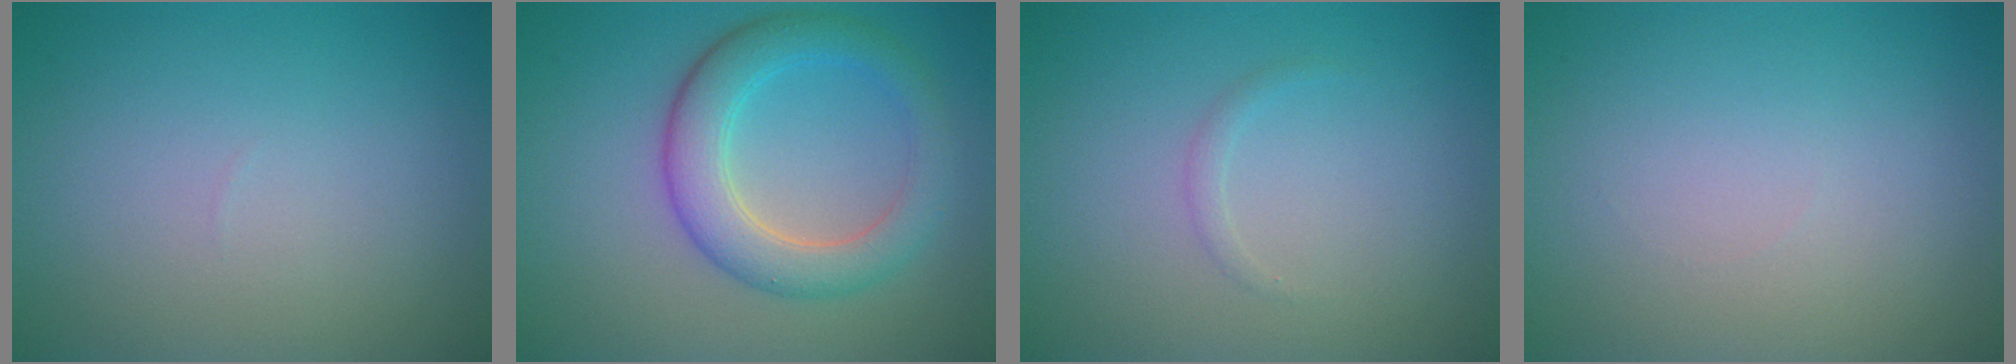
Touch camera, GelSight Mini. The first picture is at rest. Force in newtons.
{"total": 5.0, "press": 5.0, "slide": 0.1}
{"total": 0.7, "press": 0.7, "slide": 0.0}
{"total": 0.0}